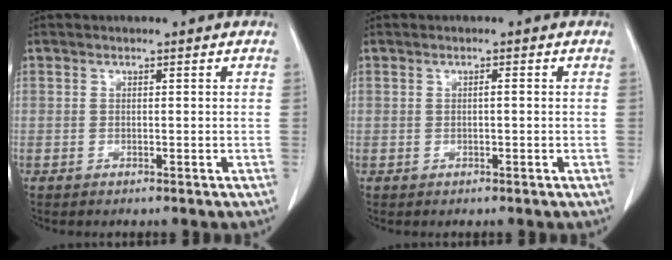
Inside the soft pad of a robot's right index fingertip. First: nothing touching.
{"total": 1.0, "force": [0.1, 0.3, 0.9], "torque": [-0.020, 0.003, 0.003]}